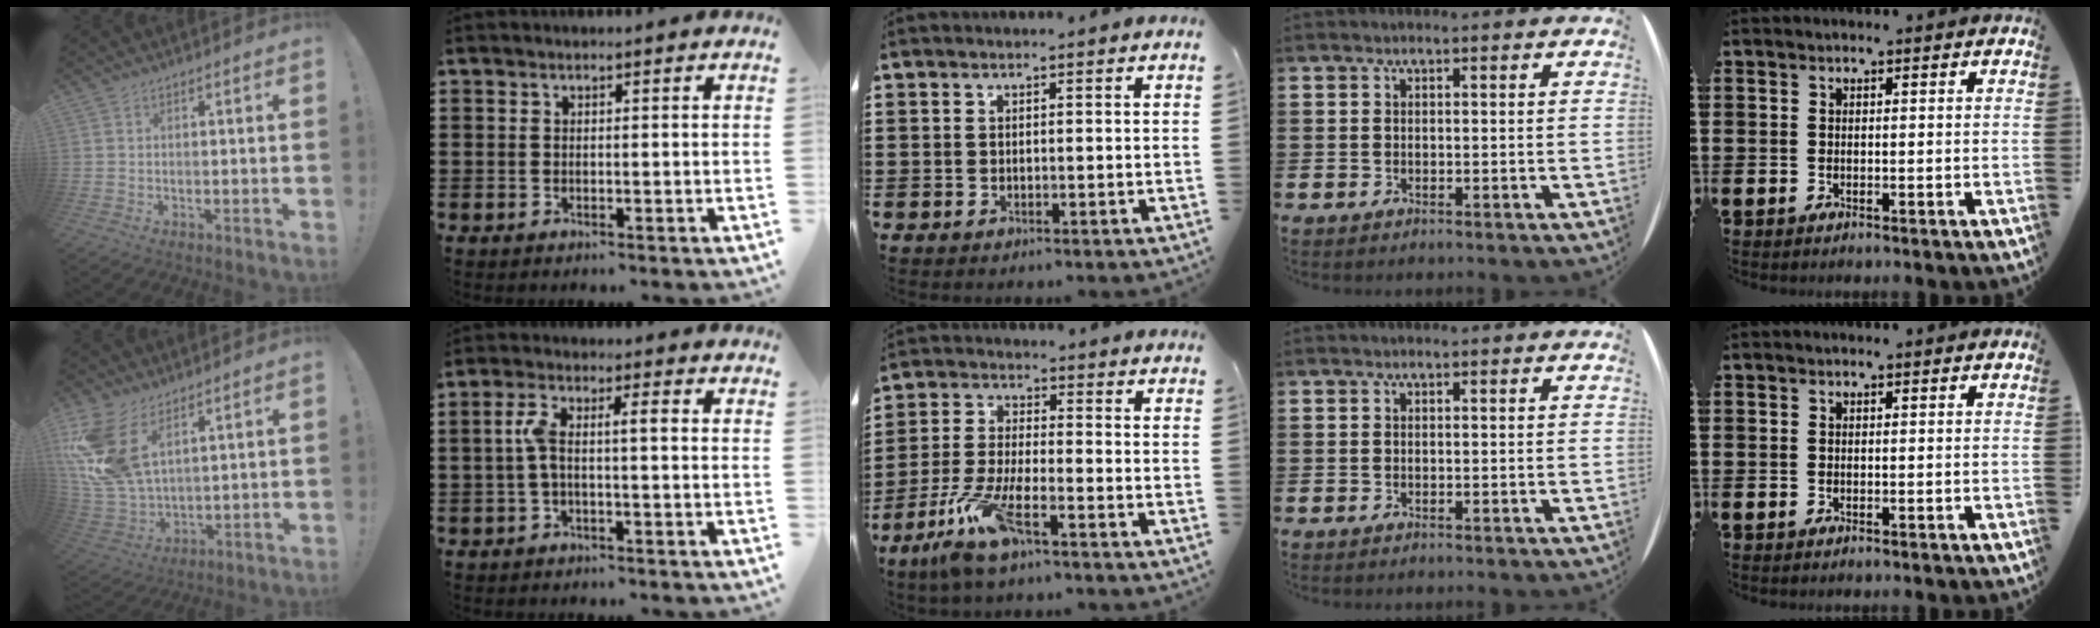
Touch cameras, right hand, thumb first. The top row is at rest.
{"thumb": {"total": 15.6, "force": [7.2, 8.8, 10.7], "torque": [-0.225, -0.041, 0.136]}, "index": {"total": 4.7, "force": [-0.4, 1.3, 4.5], "torque": [-0.102, 0.000, -0.017]}, "middle": {"total": 8.5, "force": [-5.7, 1.2, 6.2], "torque": [-0.144, -0.016, -0.111]}}